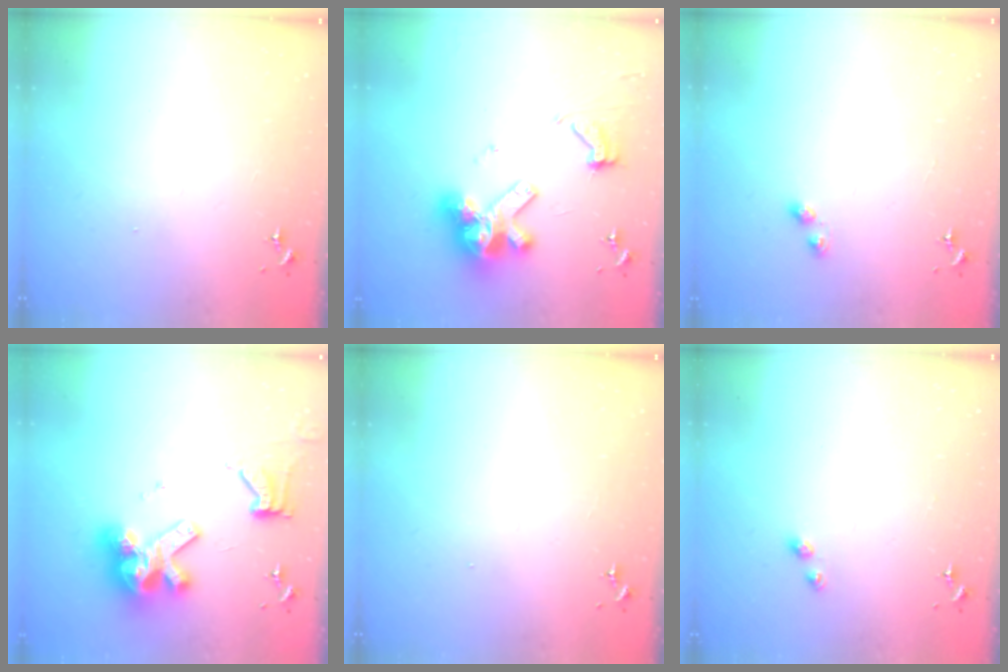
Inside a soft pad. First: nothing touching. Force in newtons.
{"total": 15.1, "press": 15.0, "slide": 1.8}
{"total": 3.0, "press": 3.0, "slide": 0.4}
{"total": 15.9, "press": 15.7, "slide": 2.0}
{"total": 0.0}
{"total": 4.6, "press": 4.6, "slide": 0.3}